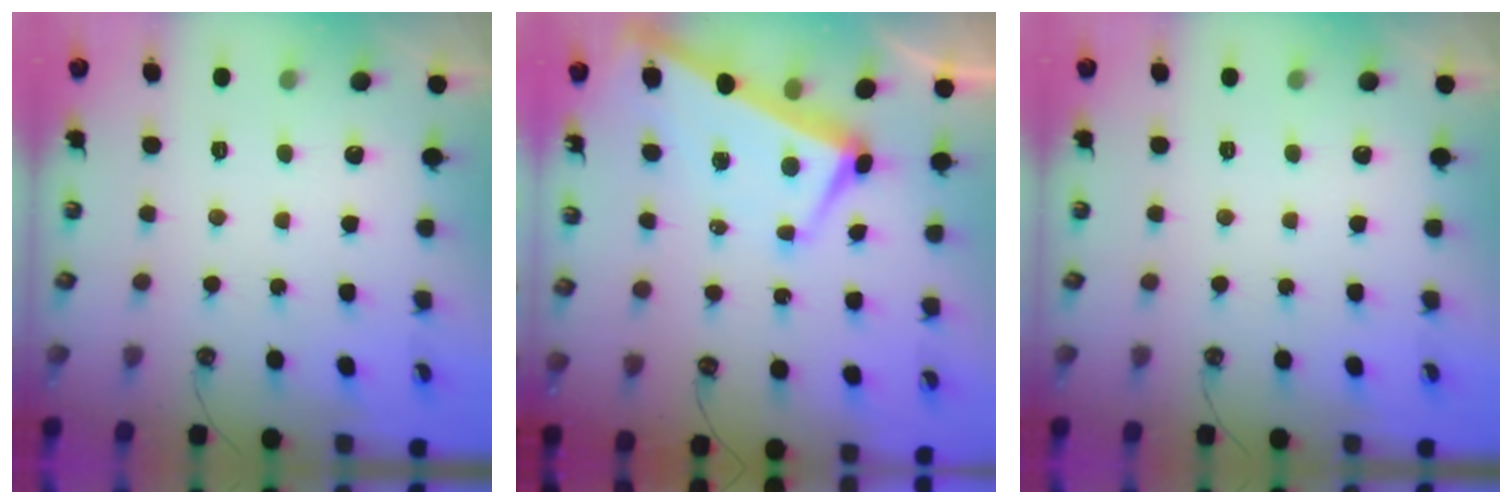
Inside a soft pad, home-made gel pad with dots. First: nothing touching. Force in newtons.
{"total": 1.7, "press": 1.4, "slide": 1.0}
{"total": 0.0}